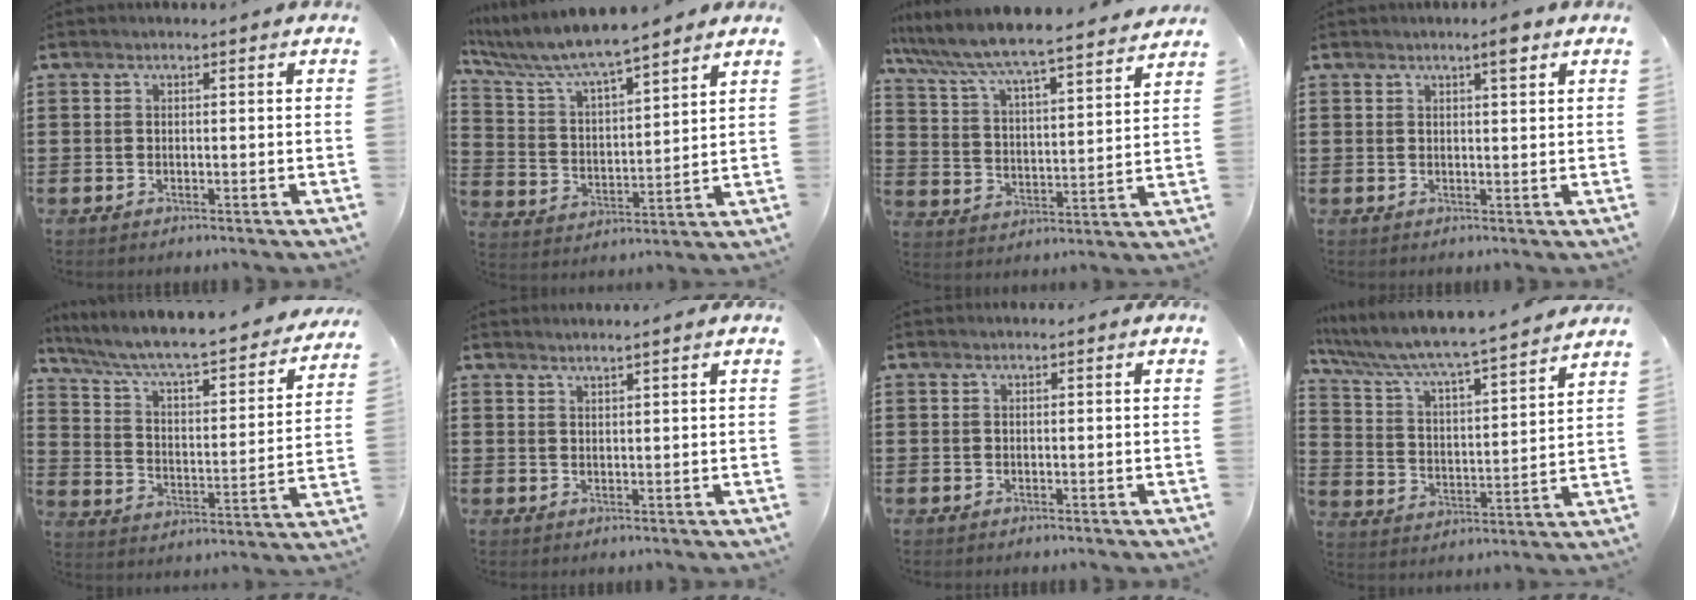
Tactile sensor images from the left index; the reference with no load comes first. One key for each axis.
{"total": 7.1, "fx": 6.3, "fy": 0.8, "fz": 3.2, "tx": -0.090, "ty": -0.036, "tz": 0.106}
{"total": 6.4, "fx": 6.0, "fy": -0.3, "fz": 2.0, "tx": -0.069, "ty": -0.051, "tz": 0.096}
{"total": 3.0, "fx": 2.1, "fy": 0.3, "fz": 2.2, "tx": -0.028, "ty": -0.003, "tz": 0.031}
{"total": 6.3, "fx": 5.3, "fy": 0.5, "fz": 3.3, "tx": -0.090, "ty": -0.050, "tz": 0.083}
{"total": 1.7, "fx": 1.6, "fy": -0.5, "fz": 0.4, "tx": -0.008, "ty": -0.002, "tz": 0.031}
{"total": 0.0}
{"total": 6.0, "fx": 5.4, "fy": -0.1, "fz": 2.6, "tx": -0.076, "ty": -0.047, "tz": 0.082}